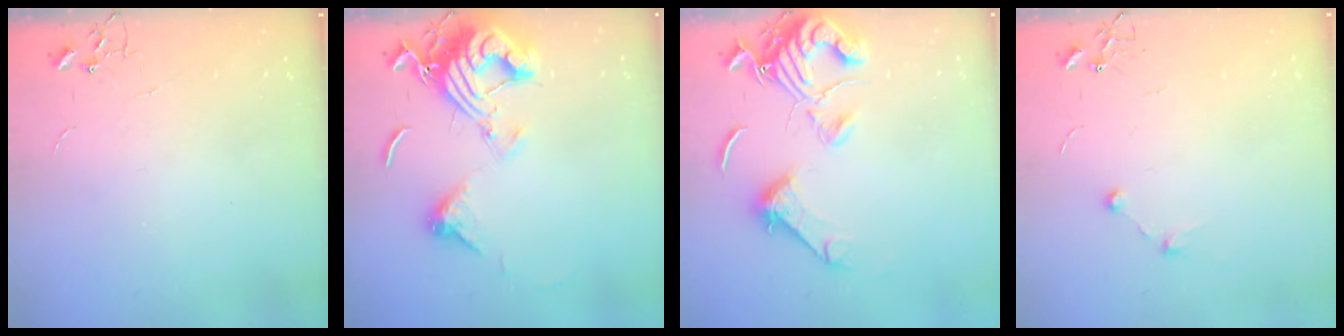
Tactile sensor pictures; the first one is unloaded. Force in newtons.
{"total": 14.8, "press": 14.7, "slide": 1.5}
{"total": 14.8, "press": 14.7, "slide": 1.8}
{"total": 6.2, "press": 6.2, "slide": 0.7}